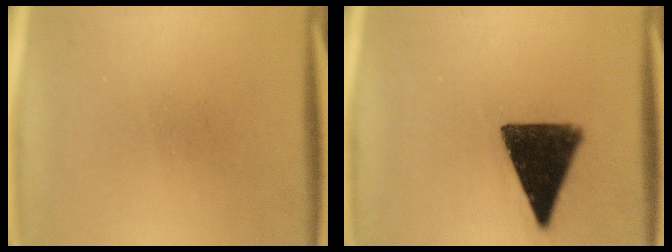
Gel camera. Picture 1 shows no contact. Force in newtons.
{"total": 14.1}